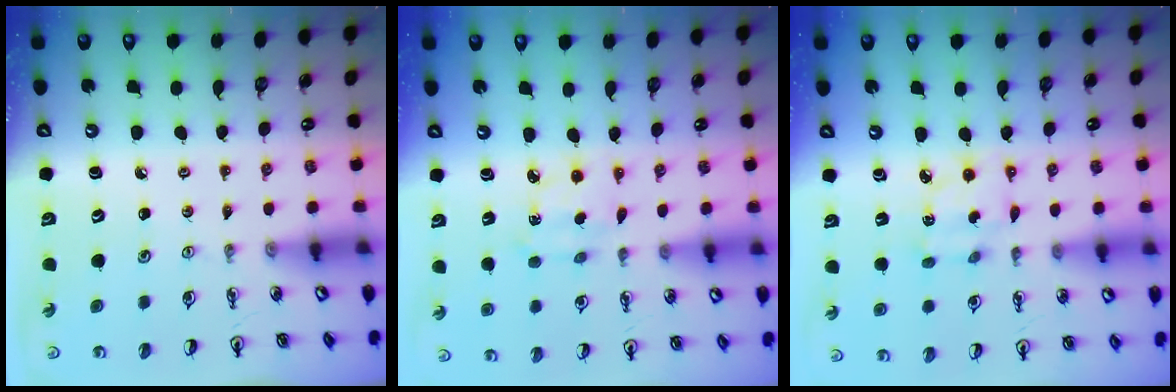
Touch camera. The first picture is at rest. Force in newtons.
{"total": 2.8, "press": 2.8, "slide": 0.4}
{"total": 3.7, "press": 3.7, "slide": 0.1}